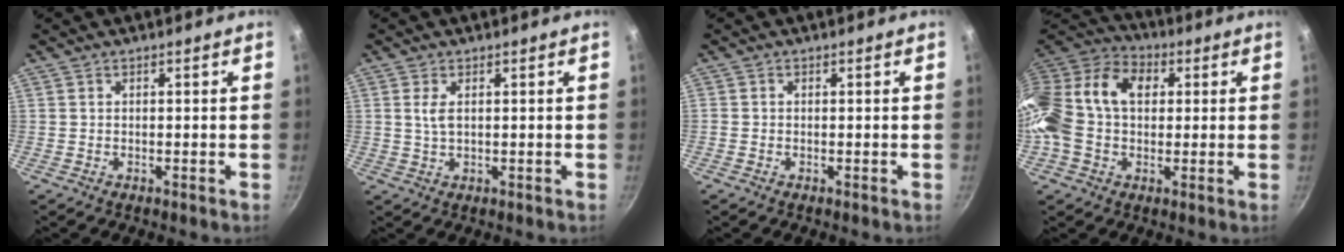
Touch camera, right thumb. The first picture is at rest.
{"total": 2.7, "force": [0.7, 1.3, 2.3], "torque": [-0.042, -0.002, 0.014]}
{"total": 0.5, "force": [-0.1, 0.5, 0.2], "torque": [-0.003, 0.002, -0.004]}
{"total": 20.6, "force": [2.1, 14.8, 14.1], "torque": [-0.275, 0.051, 0.017]}